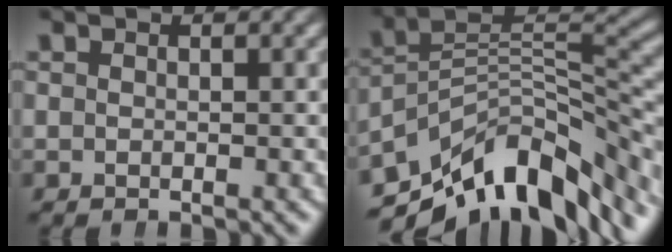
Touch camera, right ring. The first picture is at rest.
{"total": 16.0, "force": [-6.6, 9.4, 11.1], "torque": [-0.164, -0.032, -0.091]}